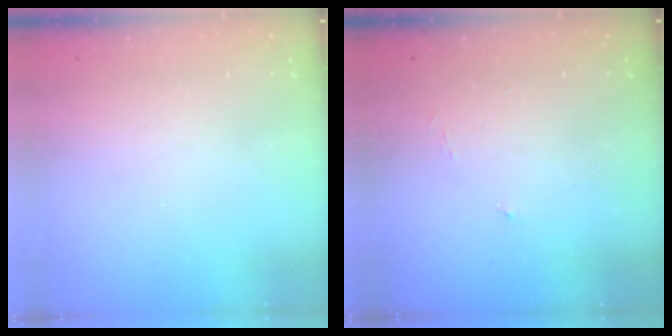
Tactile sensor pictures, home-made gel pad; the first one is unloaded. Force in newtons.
{"total": 3.1, "press": 3.1, "slide": 0.5}